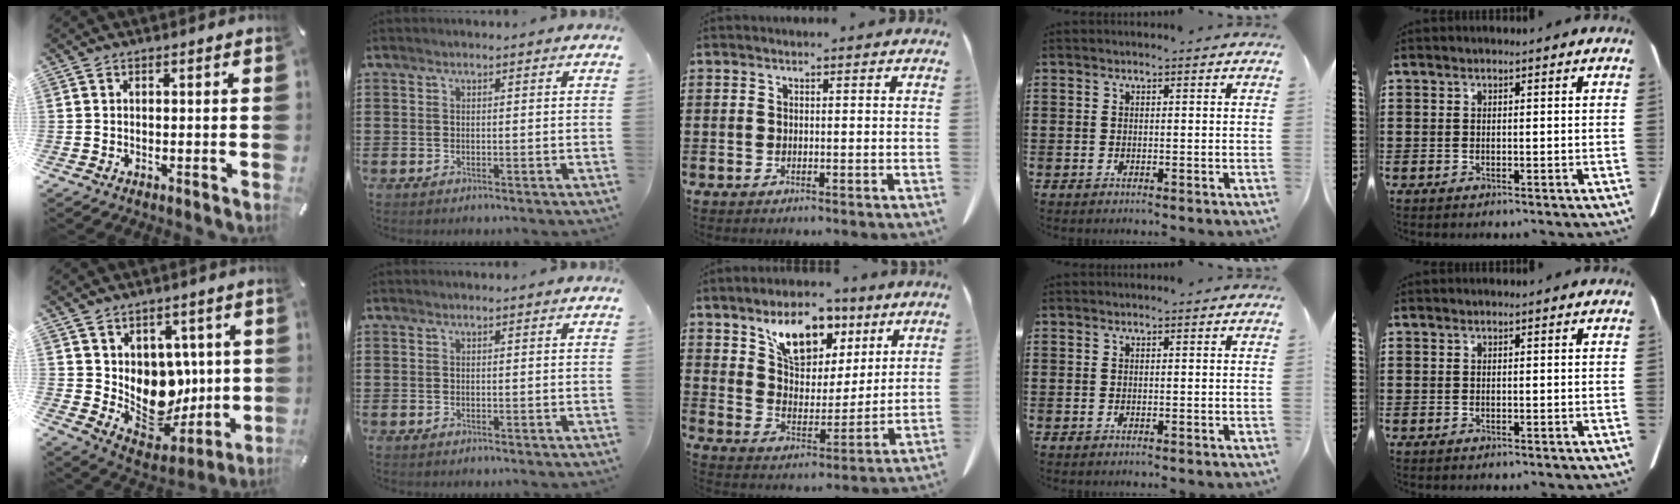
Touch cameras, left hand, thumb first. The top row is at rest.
{"thumb": {"total": 13.6, "force": [3.1, 11.8, 6.1], "torque": [-0.077, -0.053, 0.078]}, "middle": {"total": 10.1, "force": [6.3, 5.8, 5.4], "torque": [-0.102, -0.010, 0.110]}}